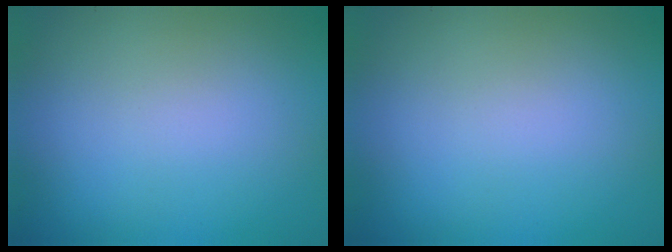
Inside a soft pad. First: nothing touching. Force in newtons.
{"total": 0.0}